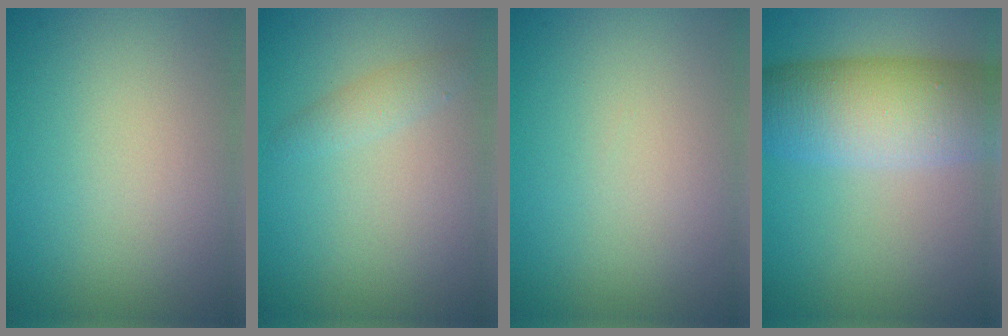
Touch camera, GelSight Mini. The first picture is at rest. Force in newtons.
{"total": 1.4, "press": 1.4, "slide": 0.0}
{"total": 0.0}
{"total": 9.3, "press": 9.3, "slide": 0.2}